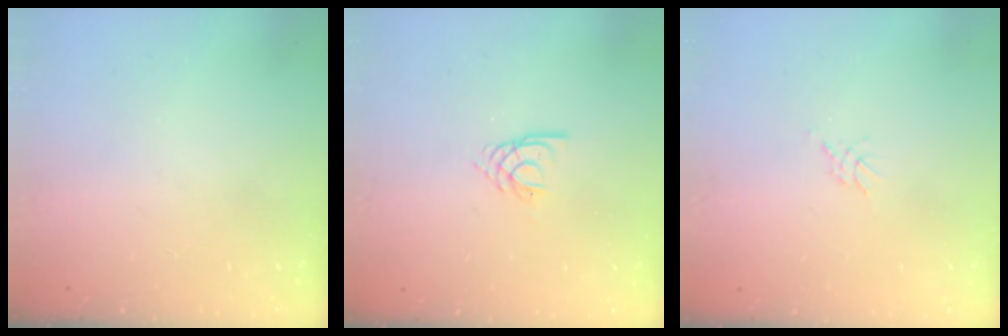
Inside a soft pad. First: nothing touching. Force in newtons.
{"total": 2.6, "press": 2.6, "slide": 0.3}
{"total": 2.1, "press": 2.1, "slide": 0.5}